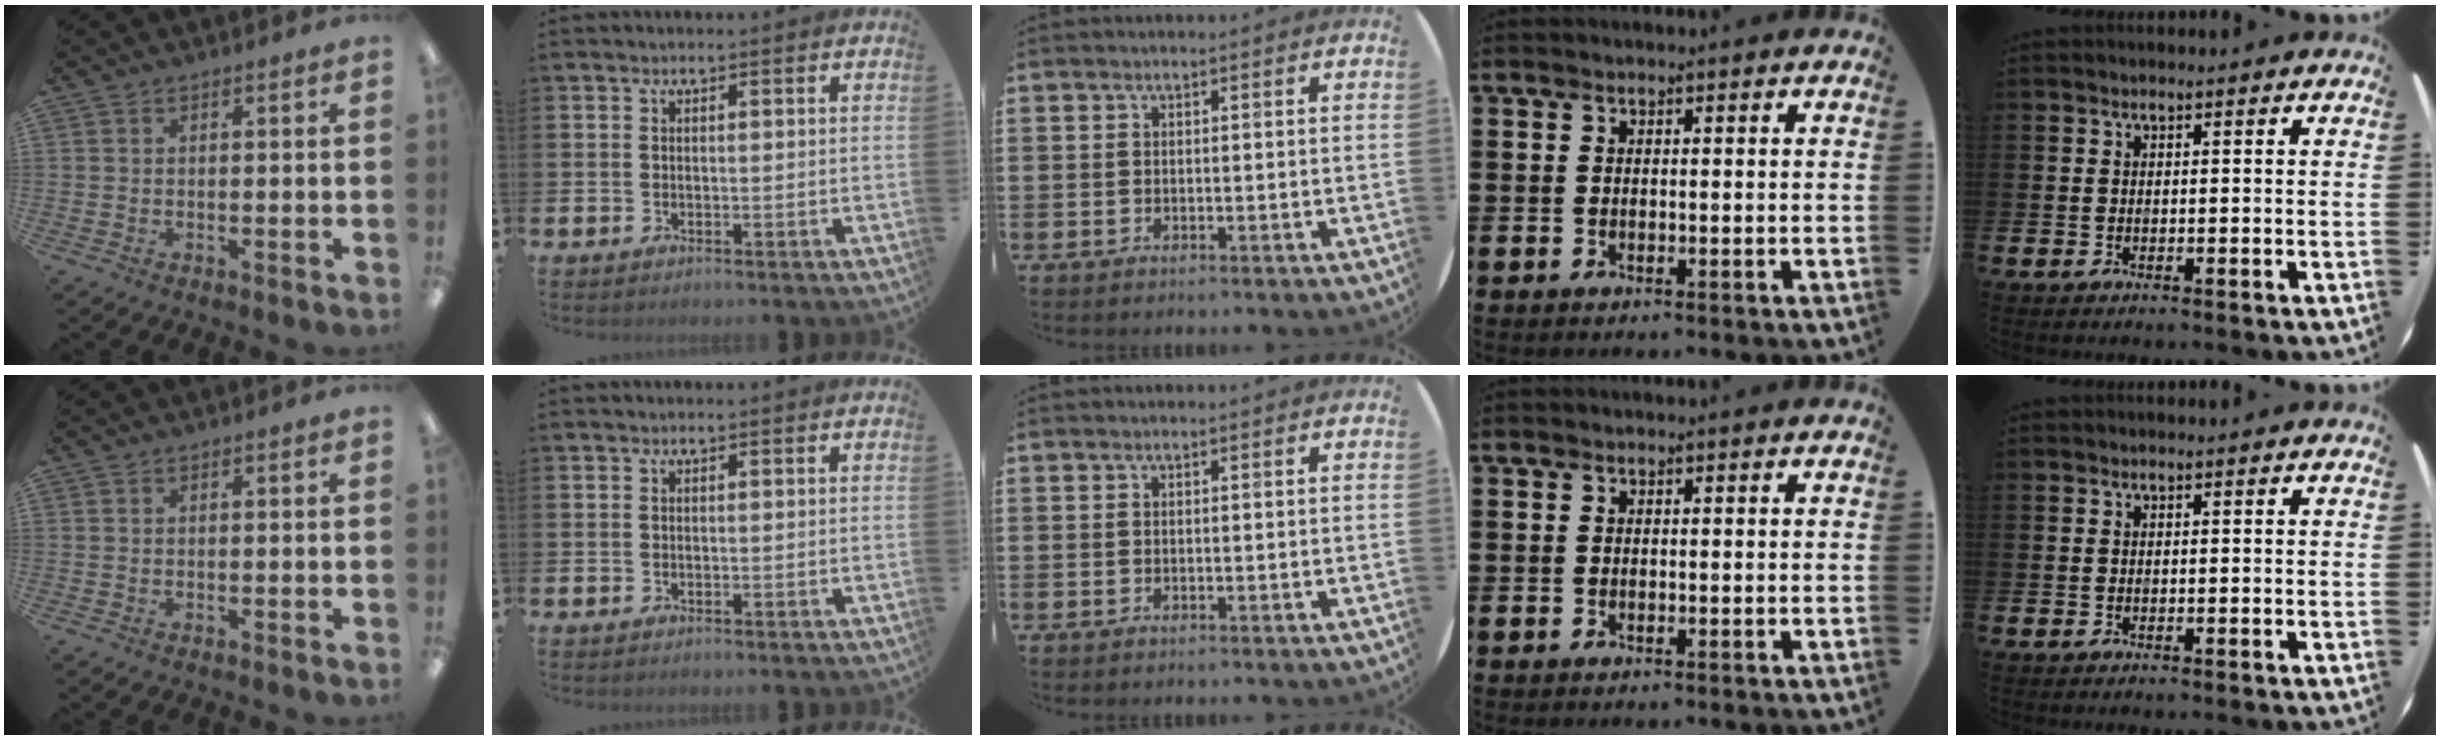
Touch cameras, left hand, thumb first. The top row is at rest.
{}